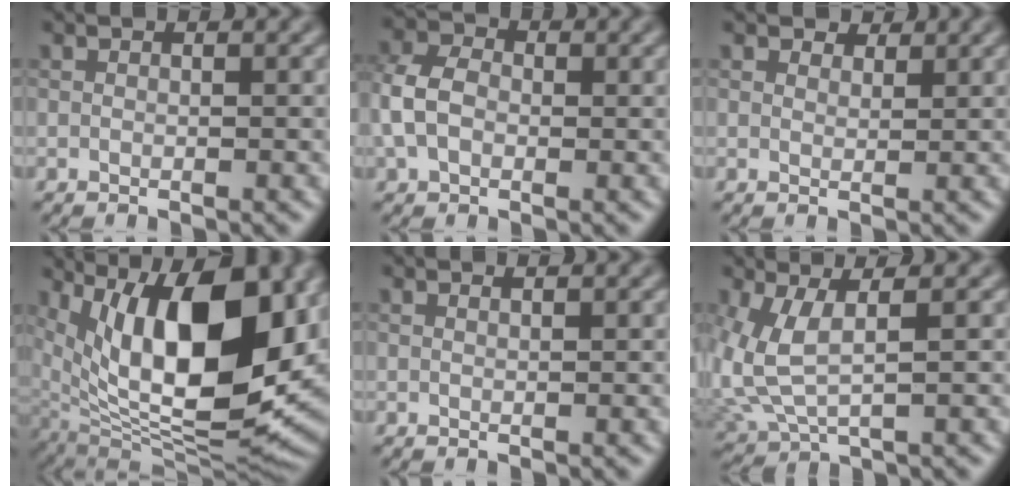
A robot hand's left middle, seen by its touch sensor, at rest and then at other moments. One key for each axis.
{"total": 4.0, "fx": -0.2, "fy": 3.0, "fz": 2.5, "tx": -0.072, "ty": 0.006, "tz": -0.011}
{"total": 1.7, "fx": 1.6, "fy": 0.5, "fz": 0.1, "tx": -0.011, "ty": -0.003, "tz": 0.024}
{"total": 17.0, "fx": 5.3, "fy": 7.9, "fz": 14.1, "tx": -0.212, "ty": 0.008, "tz": 0.098}
{"total": 0.6, "fx": 0.6, "fy": 0.1, "fz": 0.3, "tx": -0.006, "ty": -0.004, "tz": 0.001}
{"total": 4.3, "fx": 0.5, "fy": 1.8, "fz": 3.8, "tx": -0.123, "ty": -0.014, "tz": 0.022}